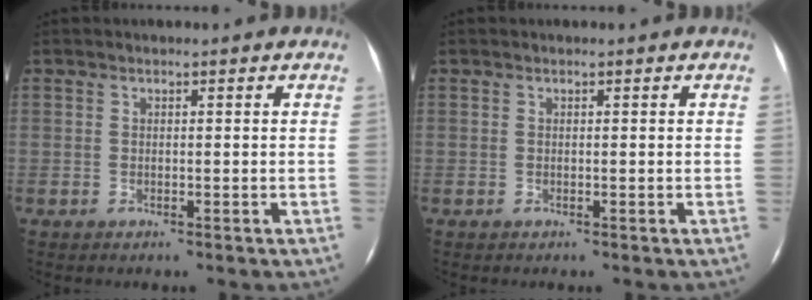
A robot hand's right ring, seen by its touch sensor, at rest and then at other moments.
{"total": 0.0}